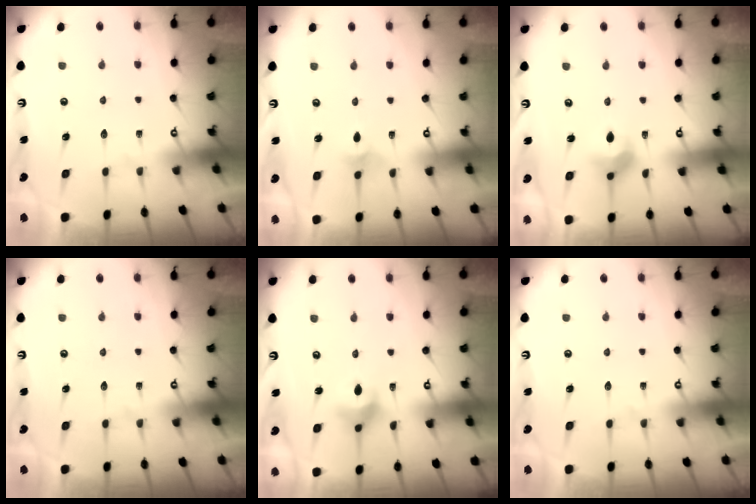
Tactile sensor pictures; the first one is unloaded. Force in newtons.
{"total": 2.3, "press": 2.3, "slide": 0.5}
{"total": 8.2, "press": 8.0, "slide": 2.1}
{"total": 0.0}
{"total": 6.4, "press": 6.1, "slide": 1.8}
{"total": 0.0}